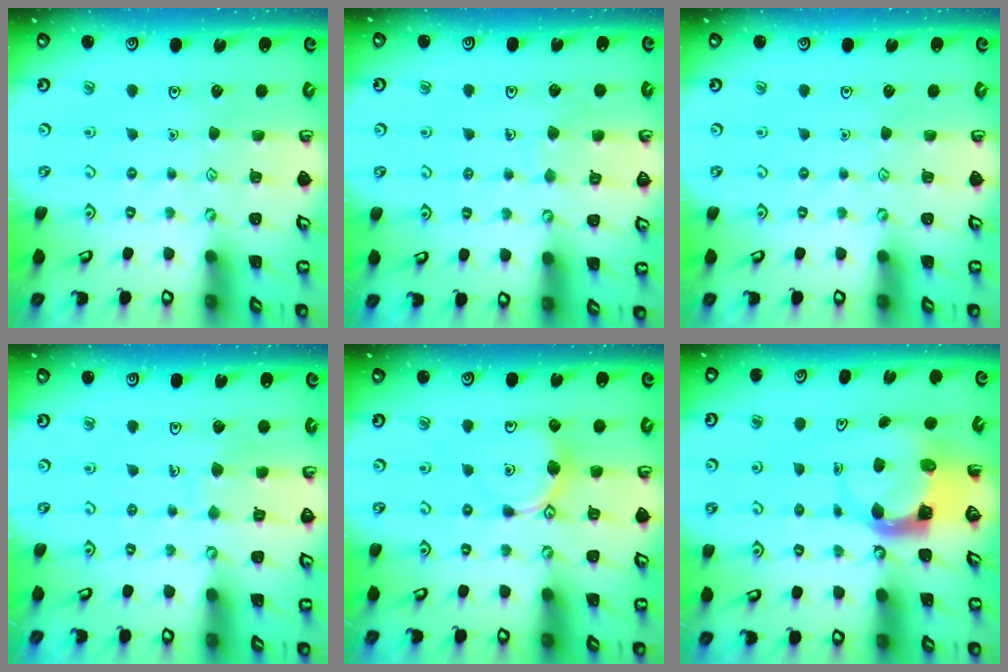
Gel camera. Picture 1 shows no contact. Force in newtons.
{"total": 4.3, "press": 4.2, "slide": 0.4}
{"total": 0.0}
{"total": 5.7, "press": 5.7, "slide": 0.2}
{"total": 7.0, "press": 6.9, "slide": 0.8}
{"total": 3.9, "press": 3.8, "slide": 0.6}